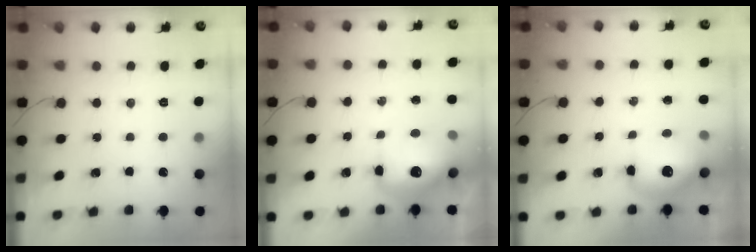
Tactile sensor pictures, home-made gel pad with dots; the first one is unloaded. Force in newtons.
{"total": 14.6, "press": 14.3, "slide": 3.2}
{"total": 11.7, "press": 11.3, "slide": 2.9}